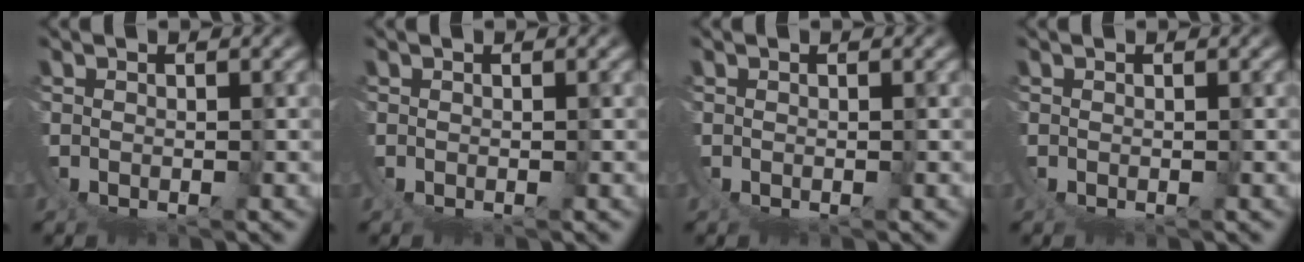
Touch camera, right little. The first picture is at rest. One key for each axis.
{"total": 0.0}
{"total": 0.0}
{"total": 0.0}